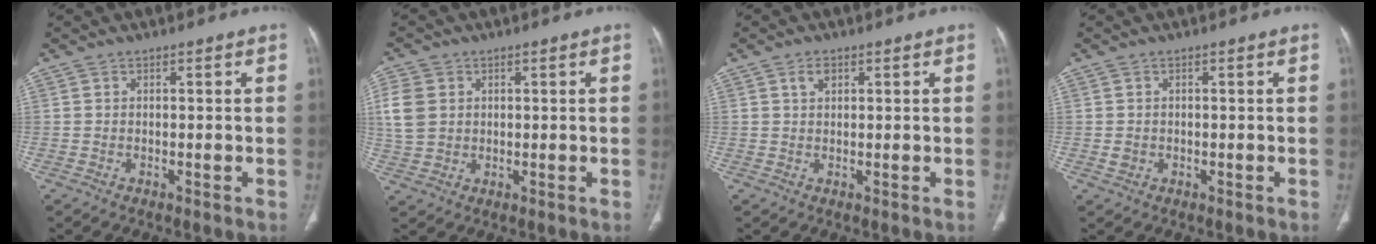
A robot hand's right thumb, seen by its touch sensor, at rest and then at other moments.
{"total": 7.3, "force": [1.5, 5.8, 4.1], "torque": [-0.085, 0.002, 0.032]}
{"total": 2.1, "force": [1.0, 1.3, 1.3], "torque": [-0.021, 0.000, 0.020]}
{"total": 1.3, "force": [-0.1, 1.1, 0.6], "torque": [-0.008, 0.005, 0.001]}